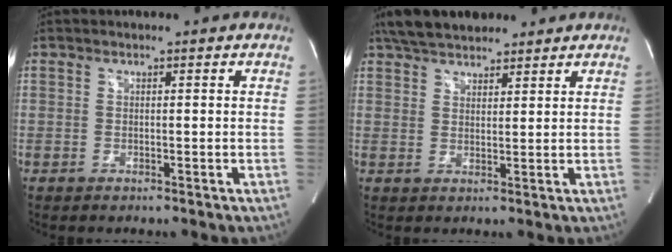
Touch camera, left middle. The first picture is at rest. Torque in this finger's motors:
{"motor_torque": [0.62, -0.50, 0.02, 0.02]}